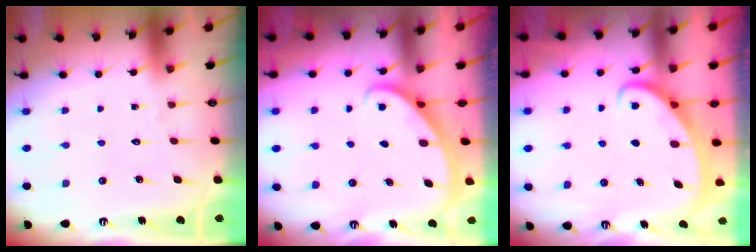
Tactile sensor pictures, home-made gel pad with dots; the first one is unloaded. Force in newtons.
{"total": 1.9, "press": 1.9, "slide": 0.1}
{"total": 2.3, "press": 2.3, "slide": 0.3}